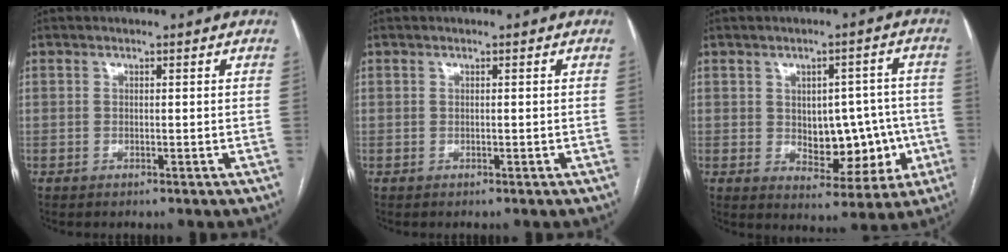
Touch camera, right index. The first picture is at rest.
{"total": 0.0}
{"total": 10.5, "force": [-1.2, 6.1, 8.5], "torque": [-0.089, 0.024, 0.001]}